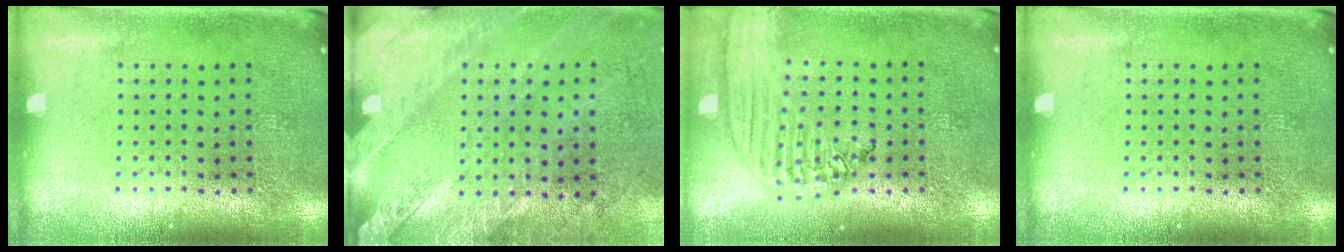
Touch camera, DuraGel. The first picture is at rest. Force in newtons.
{"total": 2.5, "press": 2.3, "slide": 1.0}
{"total": 2.3, "press": 1.9, "slide": 1.2}
{"total": 0.0}